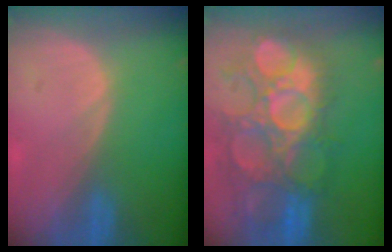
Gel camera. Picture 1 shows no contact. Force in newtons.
{"total": 13.1, "press": 12.1, "slide": 5.0}